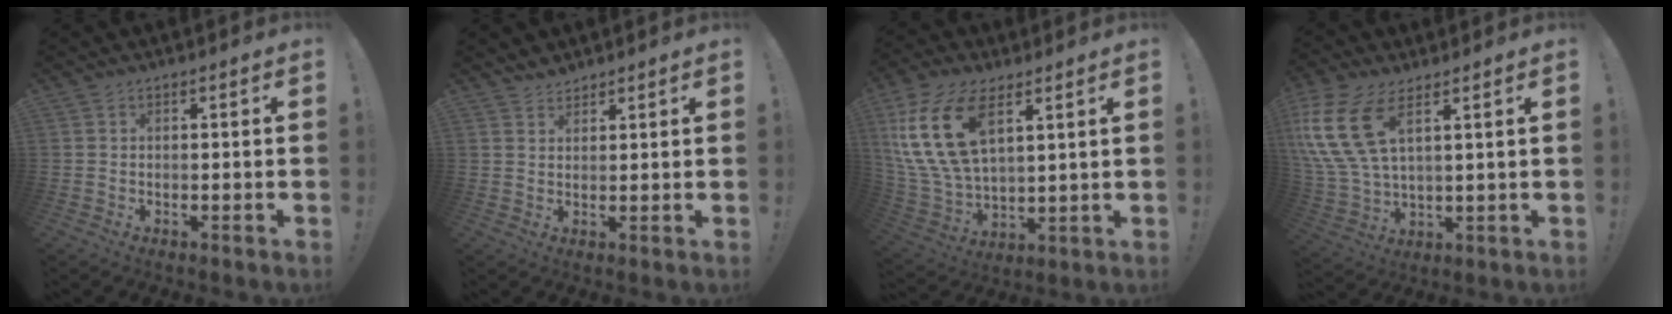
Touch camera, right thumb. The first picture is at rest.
{"total": 3.0, "force": [2.8, 1.1, 0.3], "torque": [0.007, -0.021, 0.050]}
{"total": 19.6, "force": [8.4, 10.8, 14.0], "torque": [-0.289, -0.033, 0.152]}
{"total": 15.6, "force": [6.8, 7.9, 11.6], "torque": [-0.249, -0.025, 0.124]}